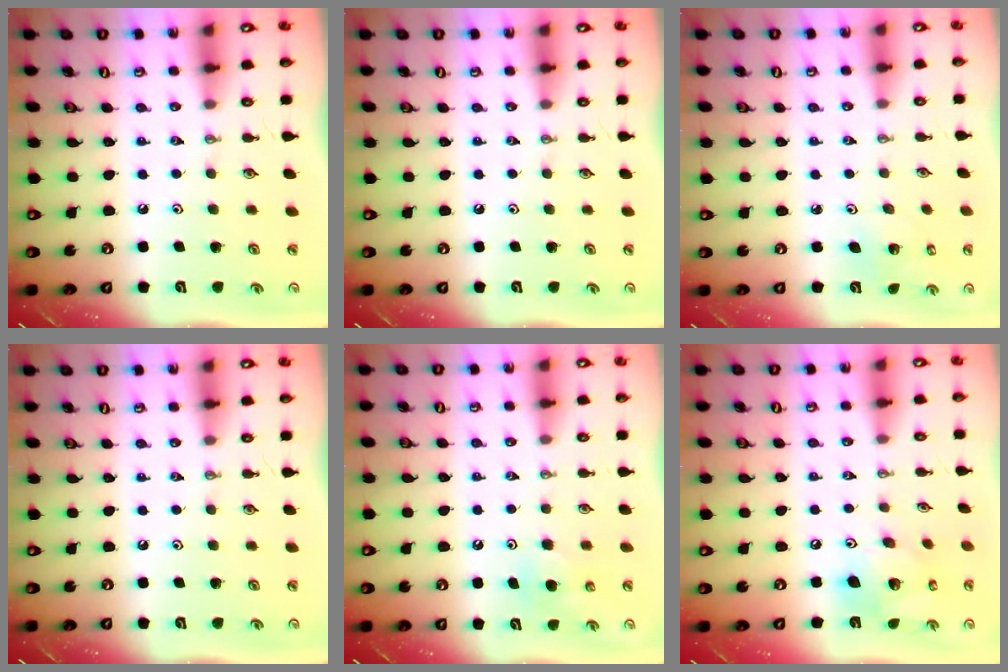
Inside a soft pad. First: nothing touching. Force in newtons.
{"total": 0.0}
{"total": 1.8, "press": 1.8, "slide": 0.1}
{"total": 0.0}
{"total": 4.6, "press": 4.5, "slide": 0.4}
{"total": 16.1, "press": 15.8, "slide": 3.1}